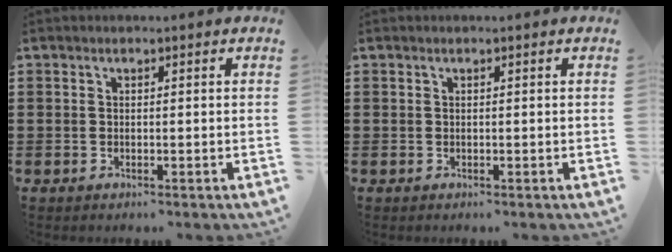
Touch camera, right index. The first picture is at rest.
{"total": 0.0}